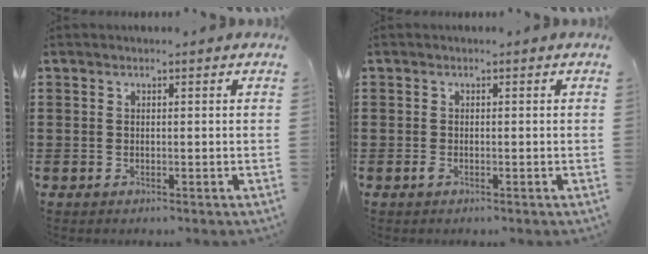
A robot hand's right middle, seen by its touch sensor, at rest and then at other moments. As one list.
[{"total": 1.0, "force": [-0.6, 0.2, 0.8], "torque": [-0.018, -0.003, -0.010]}]